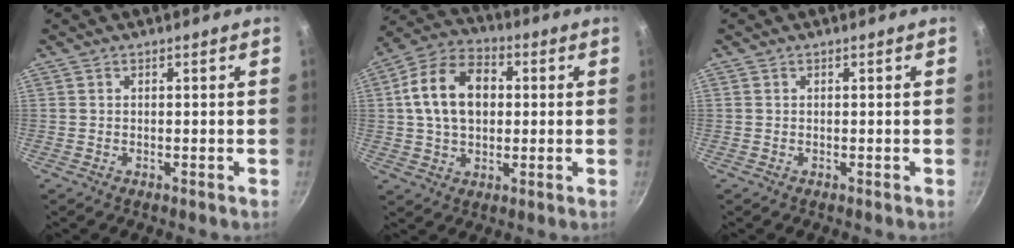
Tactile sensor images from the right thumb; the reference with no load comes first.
{"total": 14.1, "force": [1.9, 9.8, 10.0], "torque": [-0.151, 0.020, 0.020]}
{"total": 0.0}